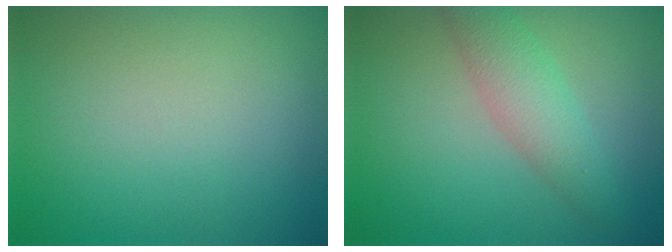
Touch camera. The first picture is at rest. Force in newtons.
{"total": 3.6, "press": 3.6, "slide": 0.1}